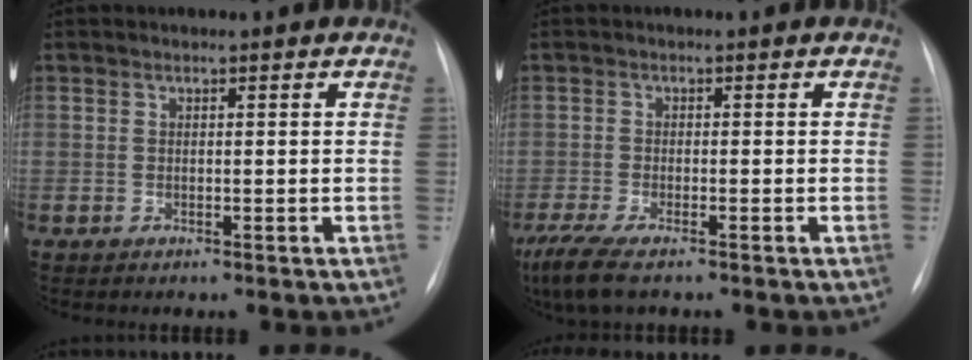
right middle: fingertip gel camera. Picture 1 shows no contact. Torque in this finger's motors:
{"motor_torque": [0.83, -0.91, 0.18, 0.08]}